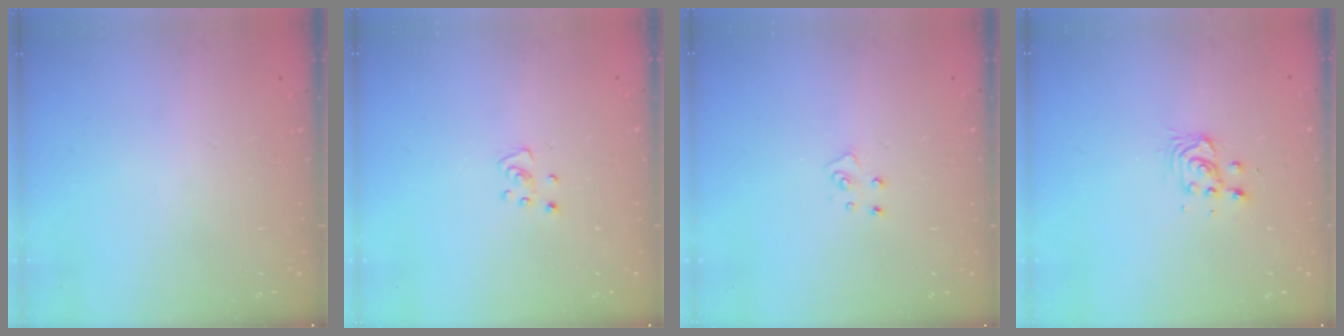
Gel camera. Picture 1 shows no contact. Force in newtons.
{"total": 3.4, "press": 3.4, "slide": 0.3}
{"total": 4.0, "press": 4.0, "slide": 0.3}
{"total": 3.4, "press": 3.4, "slide": 0.4}